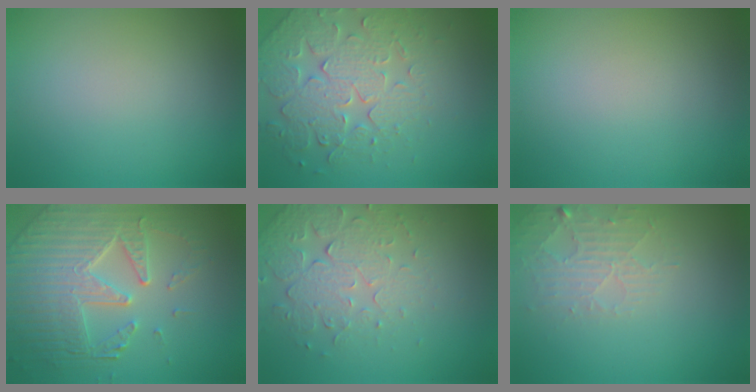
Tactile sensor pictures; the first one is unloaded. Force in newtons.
{"total": 5.0, "press": 4.8, "slide": 1.5}
{"total": 0.0}
{"total": 7.7, "press": 5.5, "slide": 5.3}
{"total": 5.0, "press": 3.3, "slide": 3.7}
{"total": 2.6, "press": 2.6, "slide": 0.4}